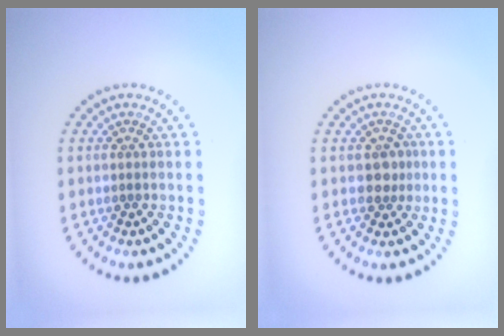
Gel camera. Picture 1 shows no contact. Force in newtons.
{"total": 1.7, "press": 1.5, "slide": 0.9}